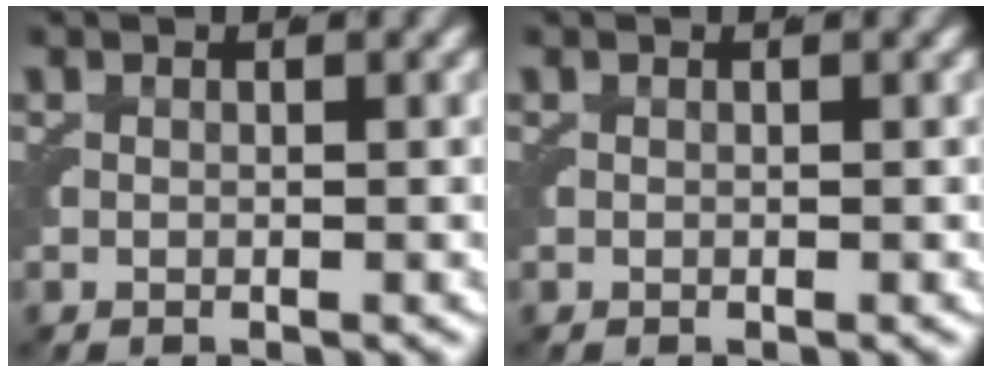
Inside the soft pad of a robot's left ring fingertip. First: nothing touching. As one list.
[{"total": 0.0}]